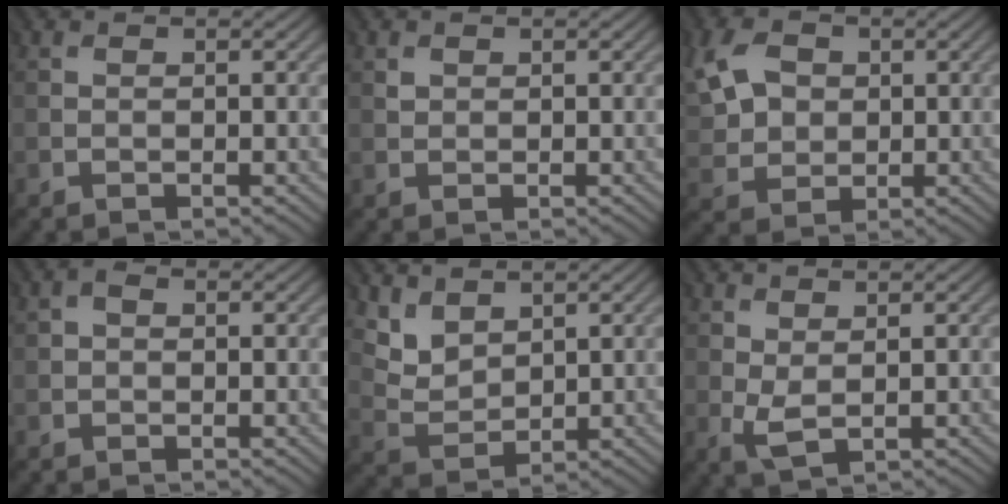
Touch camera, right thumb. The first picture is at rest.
{"total": 0.9, "force": [0.6, 0.7, 0.1], "torque": [-0.001, 0.000, 0.012]}
{"total": 7.4, "force": [2.3, 5.7, 4.2], "torque": [-0.128, 0.014, 0.039]}
{"total": 1.0, "force": [0.1, 0.9, 0.5], "torque": [-0.004, 0.003, -0.002]}
{"total": 4.0, "force": [3.0, 2.3, 1.3], "torque": [-0.041, -0.009, 0.069]}
{"total": 2.3, "force": [0.3, 1.4, 1.8], "torque": [-0.058, -0.003, 0.009]}